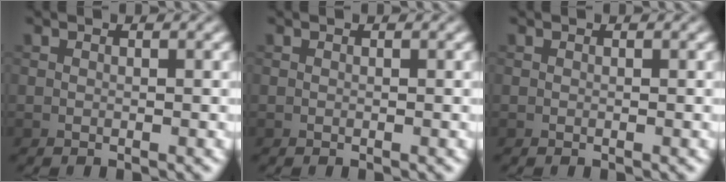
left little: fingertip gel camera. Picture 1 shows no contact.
{"total": 0.0}
{"total": 0.0}